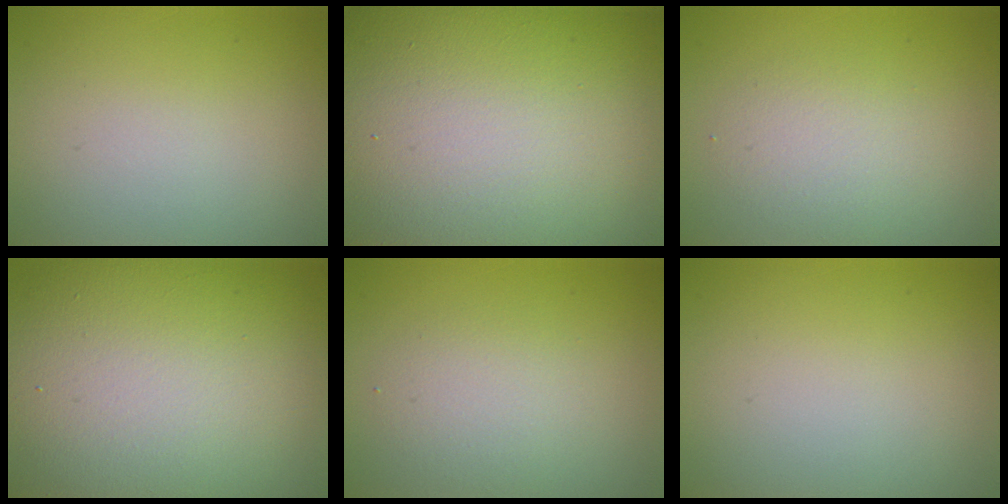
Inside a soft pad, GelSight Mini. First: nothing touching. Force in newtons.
{"total": 30.8, "press": 30.8, "slide": 1.1}
{"total": 2.4, "press": 2.4, "slide": 0.2}
{"total": 16.4, "press": 16.3, "slide": 1.4}
{"total": 2.5, "press": 2.5, "slide": 0.2}
{"total": 0.0}